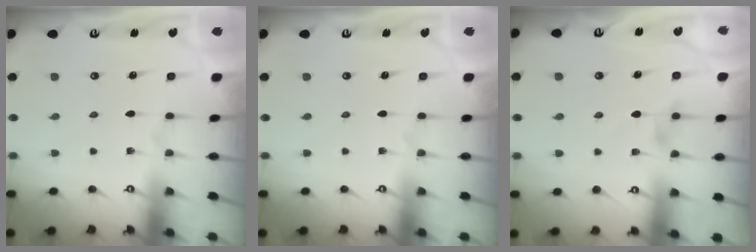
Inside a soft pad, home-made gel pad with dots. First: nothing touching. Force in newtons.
{"total": 0.0}
{"total": 2.3, "press": 2.3, "slide": 0.4}